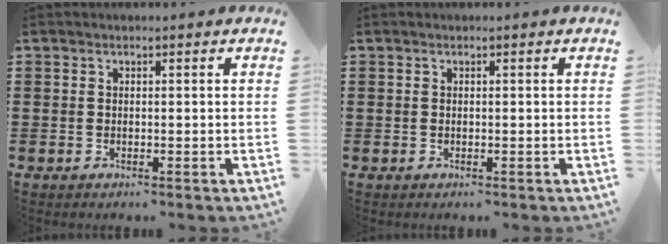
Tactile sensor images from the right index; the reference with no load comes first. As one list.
[{"total": 0.0}]